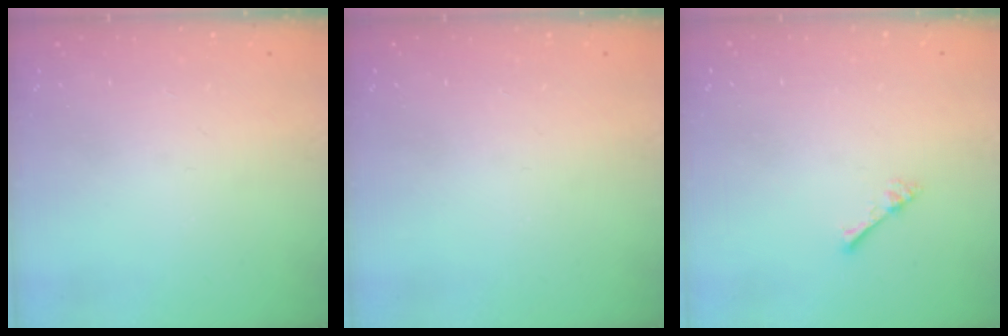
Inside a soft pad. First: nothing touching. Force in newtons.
{"total": 0.0}
{"total": 1.0, "press": 1.0, "slide": 0.3}